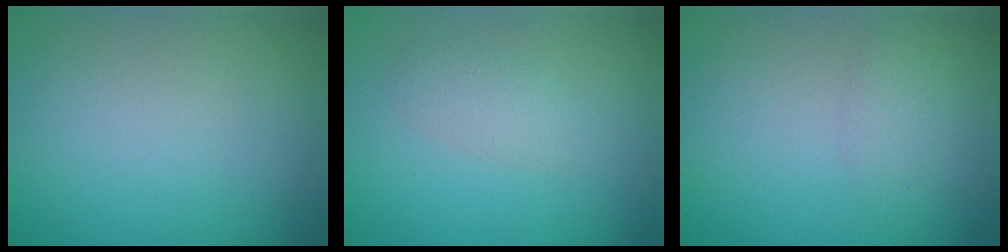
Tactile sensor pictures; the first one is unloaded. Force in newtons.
{"total": 1.8, "press": 1.8, "slide": 0.0}
{"total": 1.5, "press": 1.5, "slide": 0.1}